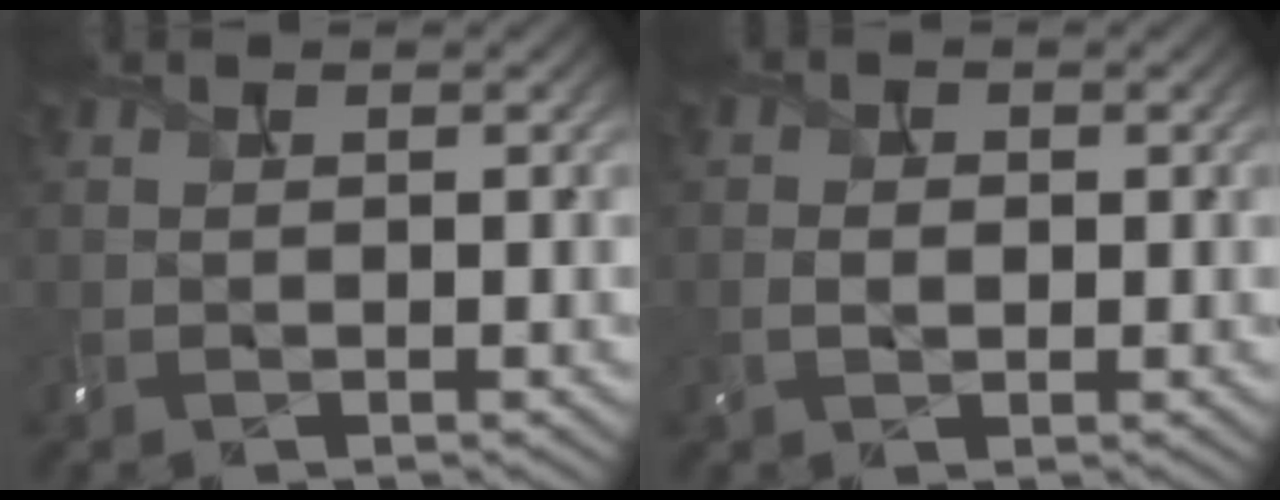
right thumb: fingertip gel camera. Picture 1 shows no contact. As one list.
[{"total": 1.2, "force": [-0.5, 0.9, 0.6], "torque": [-0.015, 0.000, -0.003]}]